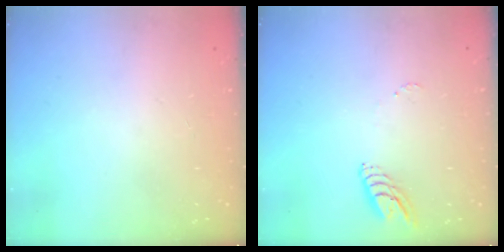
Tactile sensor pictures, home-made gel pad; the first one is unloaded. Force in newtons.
{"total": 6.0, "press": 6.0, "slide": 0.5}